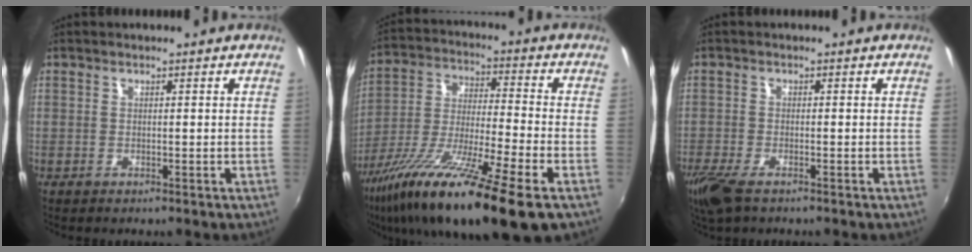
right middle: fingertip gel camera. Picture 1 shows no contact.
{"total": 21.9, "force": [-13.6, 1.8, 17.1], "torque": [-0.313, -0.047, -0.244]}
{"total": 5.8, "force": [-4.0, 1.8, 3.8], "torque": [-0.094, -0.023, -0.078]}